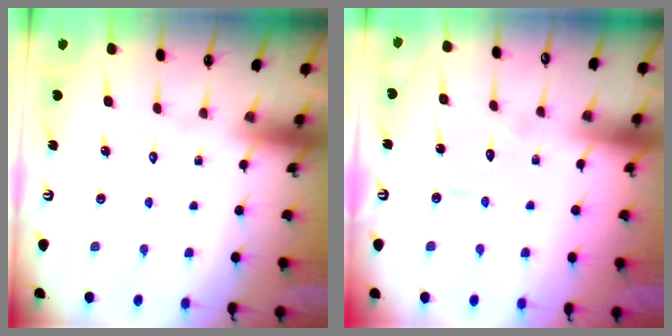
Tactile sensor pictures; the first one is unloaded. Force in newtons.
{"total": 5.6, "press": 5.6, "slide": 0.3}